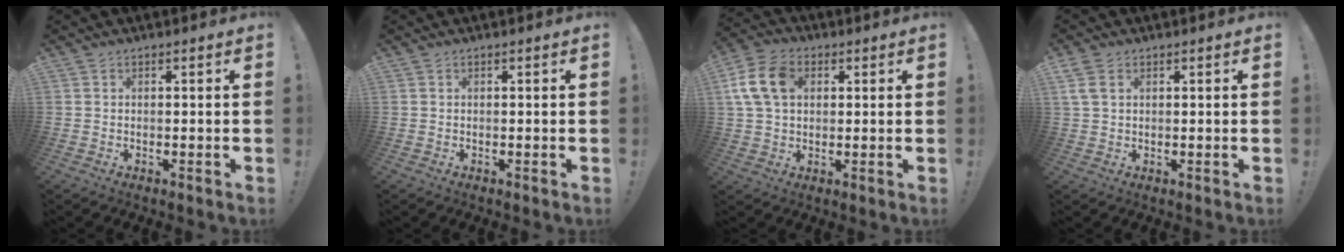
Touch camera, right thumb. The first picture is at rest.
{"total": 0.0}
{"total": 12.6, "force": [3.1, 8.9, 8.3], "torque": [-0.158, 0.014, 0.065]}
{"total": 4.2, "force": [1.9, 2.5, 2.9], "torque": [-0.057, 0.002, 0.039]}